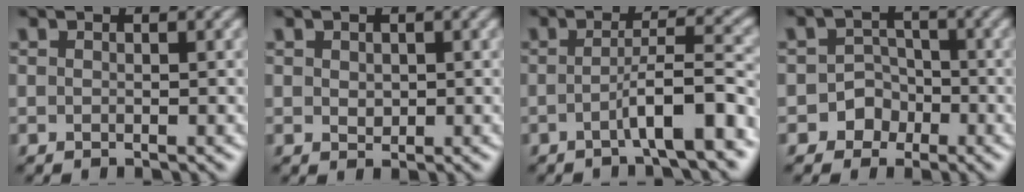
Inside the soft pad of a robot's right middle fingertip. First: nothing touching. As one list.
[{"total": 0.9, "force": [0.2, 0.8, 0.5], "torque": [-0.010, -0.002, 0.005]}, {"total": 5.5, "force": [-2.3, 0.7, 5.0], "torque": [-0.073, 0.017, -0.044]}, {"total": 3.7, "force": [-1.8, 3.2, 0.3], "torque": [0.034, 0.008, -0.043]}]